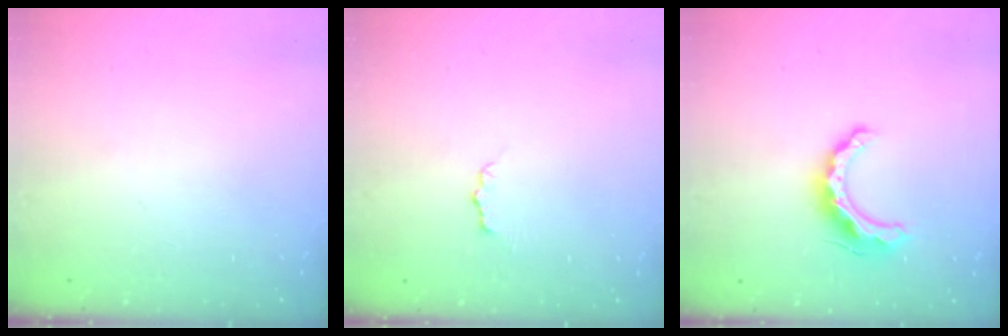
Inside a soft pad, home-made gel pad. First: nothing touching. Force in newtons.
{"total": 2.9, "press": 2.9, "slide": 0.3}
{"total": 10.5, "press": 10.5, "slide": 0.6}